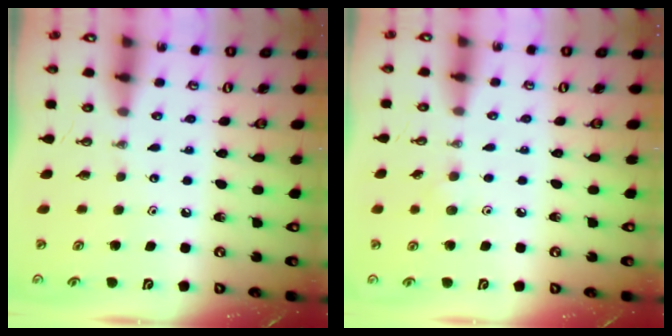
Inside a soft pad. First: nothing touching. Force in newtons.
{"total": 4.6, "press": 4.5, "slide": 0.9}